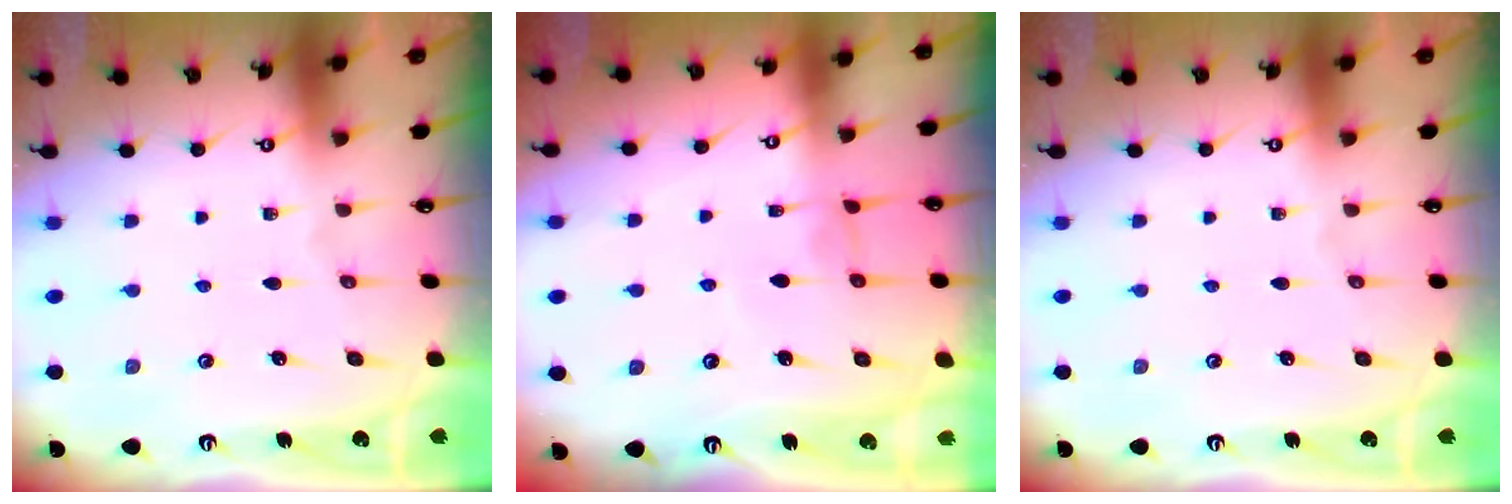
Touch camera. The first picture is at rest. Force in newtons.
{"total": 0.8, "press": 0.7, "slide": 0.5}
{"total": 0.0}